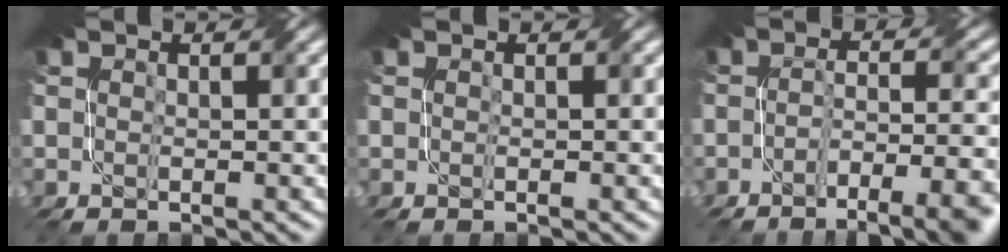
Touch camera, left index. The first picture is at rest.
{"total": 0.0}
{"total": 7.7, "force": [-4.1, 1.8, 6.2], "torque": [-0.080, 0.003, -0.062]}